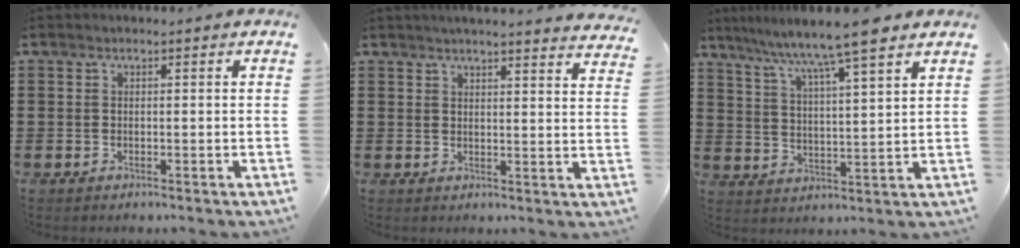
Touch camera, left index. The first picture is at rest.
{"total": 3.1, "force": [3.0, -0.4, 0.2], "torque": [-0.015, -0.015, 0.055]}
{"total": 7.5, "force": [6.3, -0.3, 4.1], "torque": [-0.102, -0.030, 0.104]}